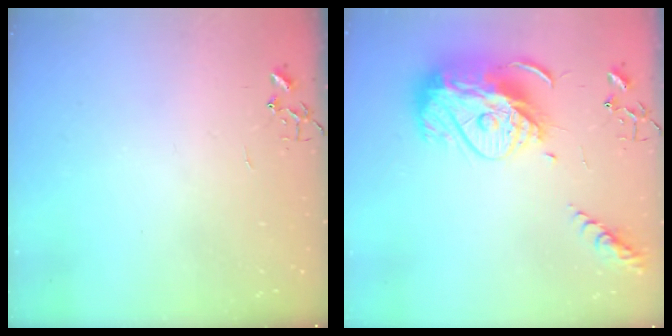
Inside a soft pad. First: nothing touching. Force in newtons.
{"total": 18.8, "press": 18.7, "slide": 1.6}